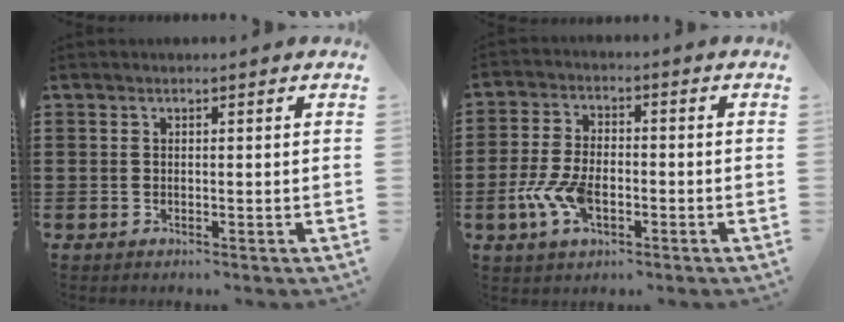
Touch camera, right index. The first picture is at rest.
{"total": 7.0, "force": [-2.5, 3.6, 5.5], "torque": [-0.134, -0.005, -0.050]}